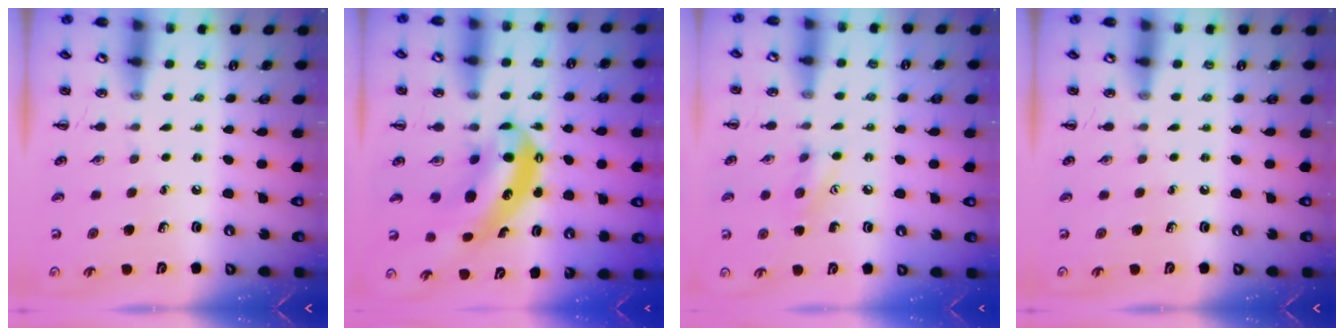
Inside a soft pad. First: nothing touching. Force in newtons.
{"total": 6.6, "press": 6.5, "slide": 1.4}
{"total": 8.2, "press": 8.1, "slide": 1.6}
{"total": 0.0}